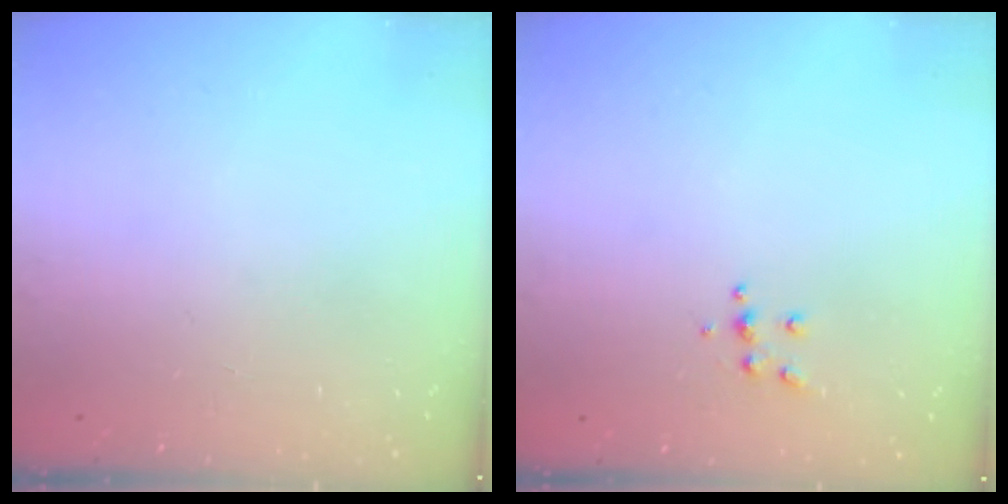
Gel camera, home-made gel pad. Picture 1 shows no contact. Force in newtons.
{"total": 5.3, "press": 5.2, "slide": 0.5}